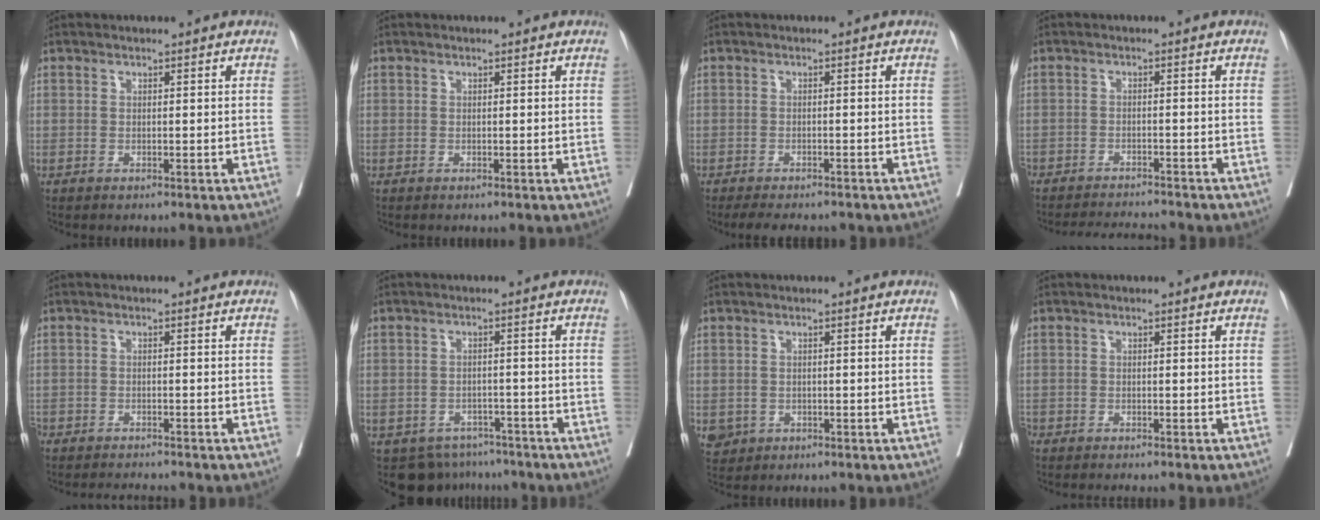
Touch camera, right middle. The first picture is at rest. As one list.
[{"total": 0.0}, {"total": 6.0, "force": [-5.2, 1.9, 2.4], "torque": [-0.026, -0.004, -0.073]}, {"total": 8.2, "force": [-7.9, 0.3, 2.0], "torque": [-0.025, -0.009, -0.116]}, {"total": 6.5, "force": [-6.2, 0.6, 2.0], "torque": [-0.026, -0.012, -0.091]}, {"total": 6.9, "force": [-5.7, 3.8, 0.1], "torque": [0.013, 0.014, -0.074]}, {"total": 2.9, "force": [-1.2, 2.6, 0.5], "torque": [-0.005, 0.003, -0.015]}, {"total": 4.3, "force": [-3.9, 0.3, 1.8], "torque": [-0.018, -0.007, -0.060]}]